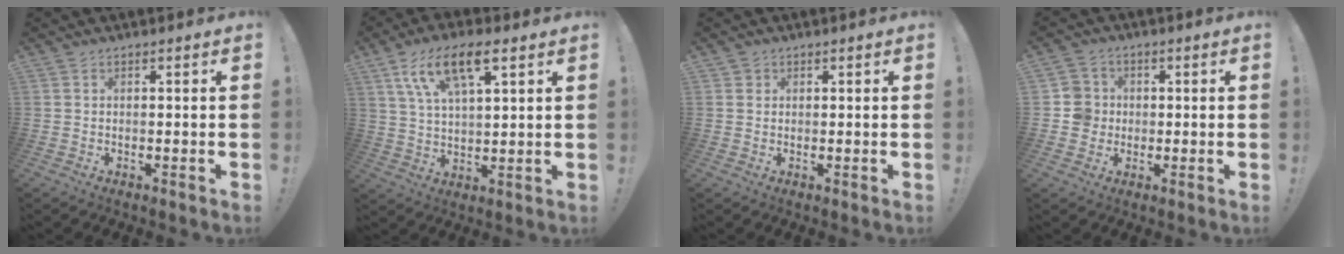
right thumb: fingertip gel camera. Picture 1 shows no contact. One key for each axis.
{"total": 12.4, "fx": 6.4, "fy": 5.0, "fz": 9.4, "tx": -0.171, "ty": -0.007, "tz": 0.115}
{"total": 1.1, "fx": 0.5, "fy": 0.9, "fz": 0.1, "tx": 0.006, "ty": -0.002, "tz": 0.008}
{"total": 6.2, "fx": -0.5, "fy": 6.1, "fz": 1.3, "tx": -0.023, "ty": 0.008, "tz": -0.008}